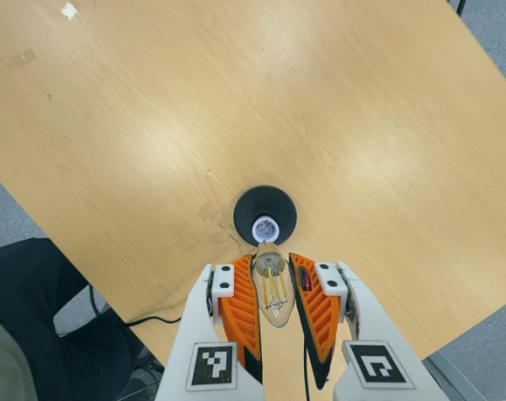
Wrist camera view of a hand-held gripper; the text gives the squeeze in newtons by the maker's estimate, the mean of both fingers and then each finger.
{"total": 19.8, "left": 21.7, "right": 17.9}